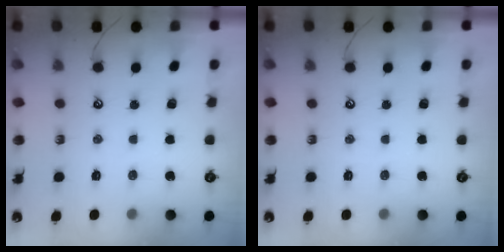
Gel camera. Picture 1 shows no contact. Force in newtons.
{"total": 0.0}